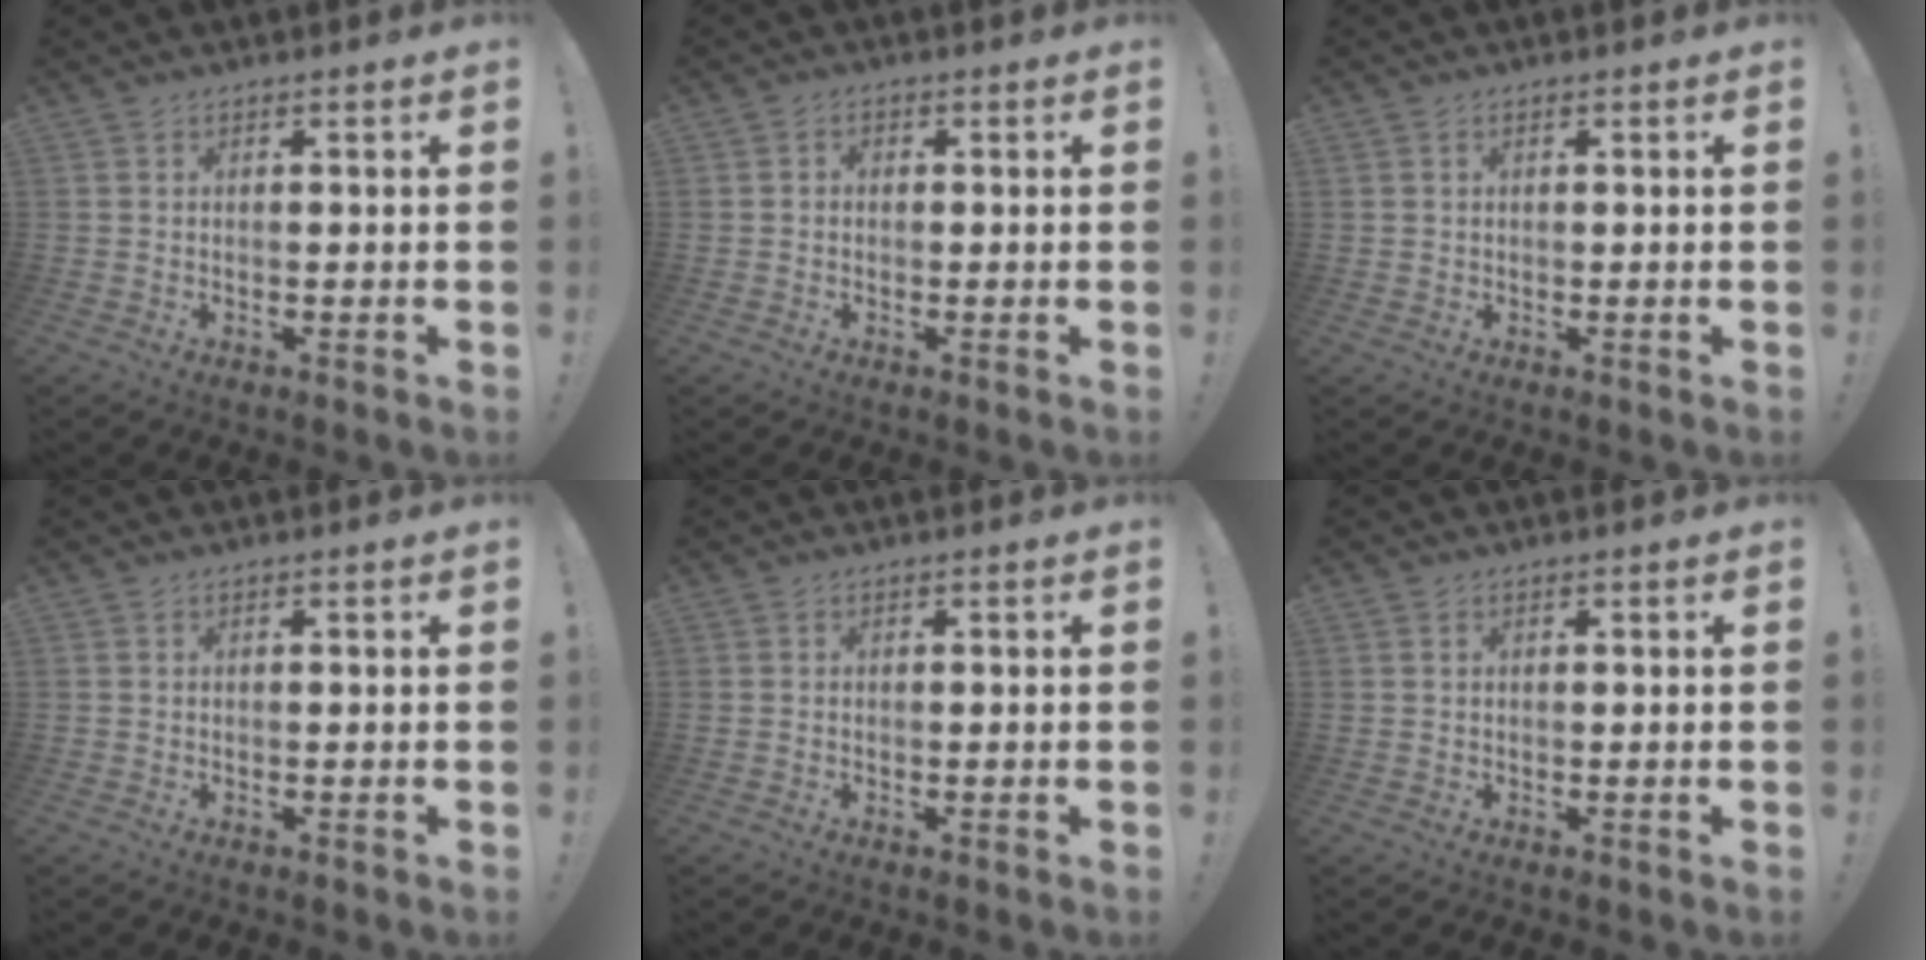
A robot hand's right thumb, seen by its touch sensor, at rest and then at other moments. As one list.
[{"total": 1.3, "force": [-0.3, 0.9, 0.8], "torque": [-0.014, 0.006, -0.006]}, {"total": 0.9, "force": [0.4, 0.8, 0.2], "torque": [-0.010, 0.006, 0.009]}, {"total": 0.0}, {"total": 0.0}, {"total": 0.5, "force": [0.3, 0.3, 0.2], "torque": [-0.010, 0.003, 0.009]}]